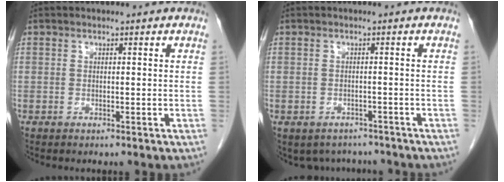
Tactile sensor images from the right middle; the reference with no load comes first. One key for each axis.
{"total": 5.4, "fx": -4.7, "fy": 2.7, "fz": 0.2, "tx": 0.003, "ty": 0.008, "tz": -0.058}